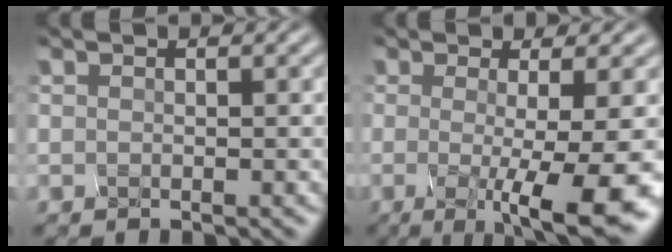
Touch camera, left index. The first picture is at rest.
{"total": 9.8, "force": [-2.4, 2.1, 9.3], "torque": [-0.123, -0.018, -0.015]}